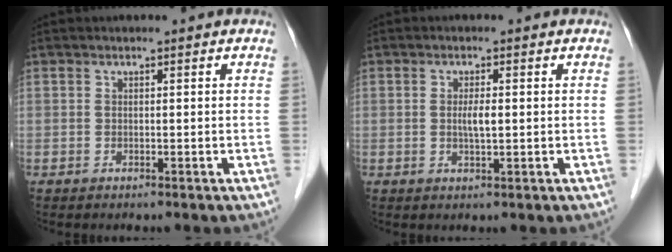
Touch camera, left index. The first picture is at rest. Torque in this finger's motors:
{"motor_torque": [0.23, 0.21, 0.05, 0.02]}